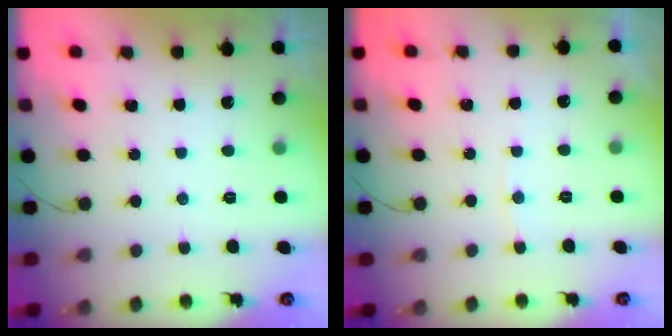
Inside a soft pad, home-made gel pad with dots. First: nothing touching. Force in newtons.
{"total": 2.9, "press": 2.9, "slide": 0.3}